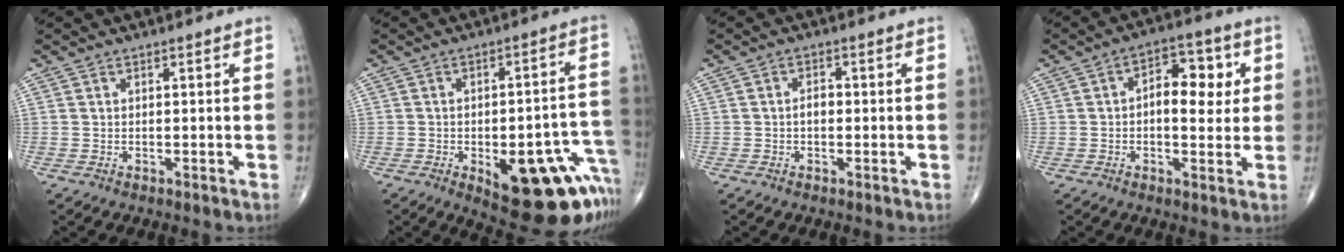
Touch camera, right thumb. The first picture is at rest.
{"total": 20.5, "force": [-8.4, 8.2, 16.8], "torque": [-0.136, 0.045, -0.089]}
{"total": 2.0, "force": [-0.3, 1.3, 1.5], "torque": [-0.018, 0.007, -0.009]}
{"total": 9.5, "force": [1.3, 5.4, 7.7], "torque": [-0.076, 0.013, 0.016]}